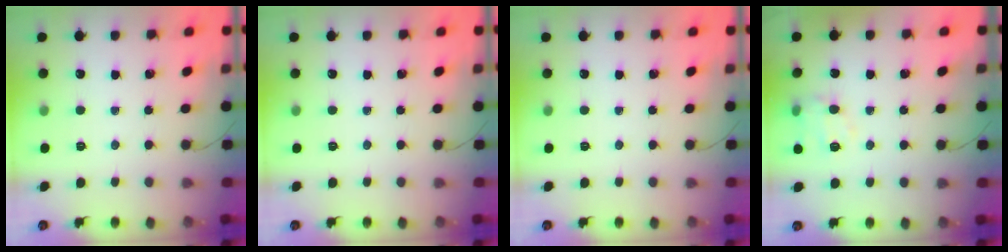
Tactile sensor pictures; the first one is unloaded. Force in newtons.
{"total": 0.0}
{"total": 0.0}
{"total": 8.1, "press": 8.1, "slide": 0.9}